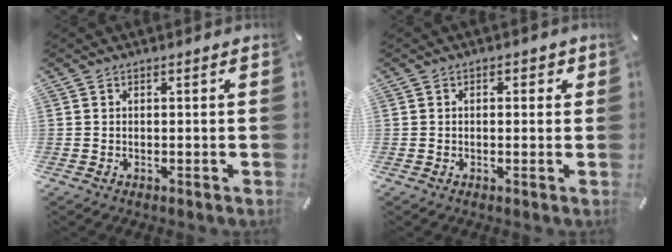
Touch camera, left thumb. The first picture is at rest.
{"total": 1.5, "force": [-0.1, 1.1, 1.0], "torque": [-0.014, 0.005, -0.006]}